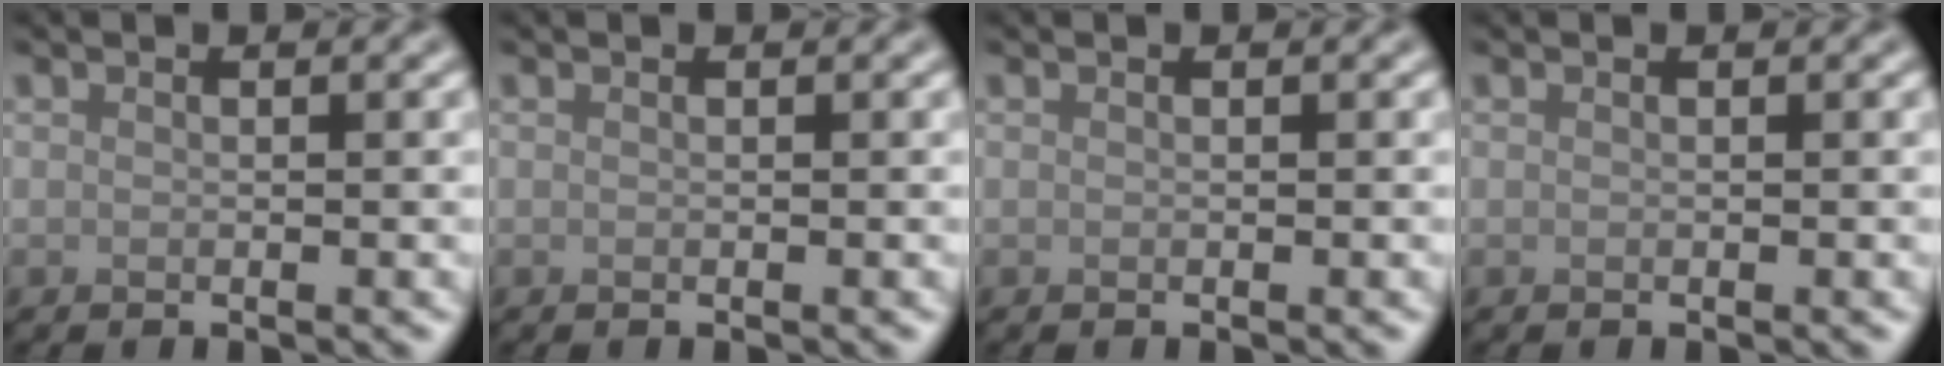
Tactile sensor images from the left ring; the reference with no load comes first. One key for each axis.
{"total": 0.0}
{"total": 0.0}
{"total": 0.0}